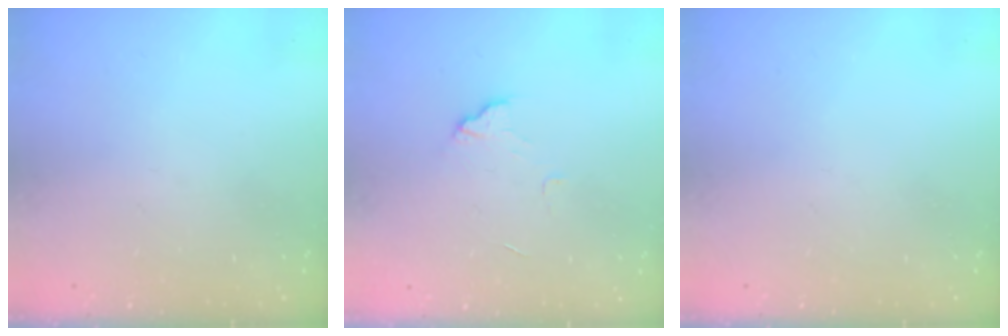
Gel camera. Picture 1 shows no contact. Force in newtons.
{"total": 4.4, "press": 4.4, "slide": 0.3}
{"total": 0.0}